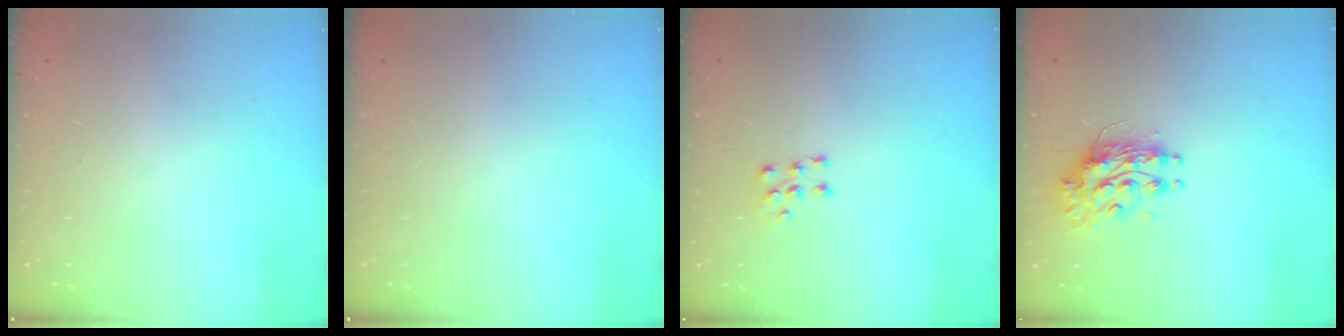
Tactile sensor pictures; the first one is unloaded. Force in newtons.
{"total": 0.0}
{"total": 5.6, "press": 5.6, "slide": 0.5}
{"total": 10.4, "press": 10.4, "slide": 0.6}